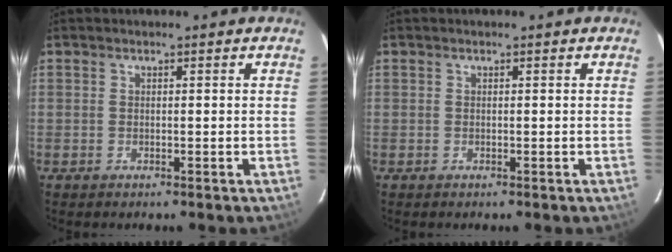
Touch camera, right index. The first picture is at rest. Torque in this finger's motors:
{"motor_torque": [0.00, 0.00, 0.01, 0.00]}